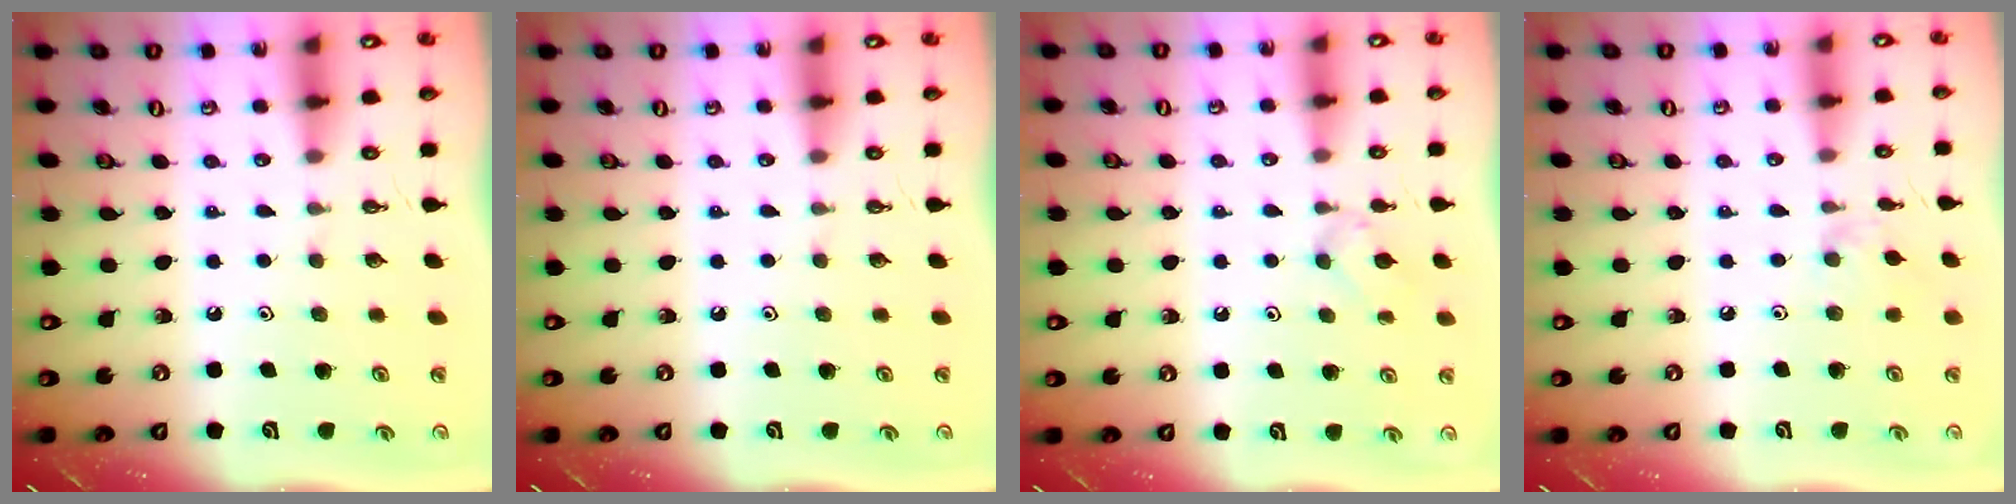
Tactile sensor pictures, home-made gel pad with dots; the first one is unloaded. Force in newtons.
{"total": 0.0}
{"total": 3.5, "press": 3.5, "slide": 0.7}
{"total": 3.3, "press": 3.3, "slide": 0.7}